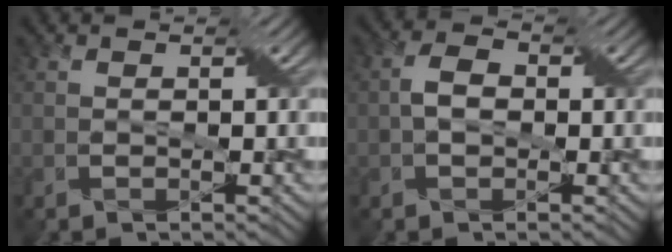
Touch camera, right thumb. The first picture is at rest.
{"total": 2.9, "force": [-0.3, 2.0, 2.1], "torque": [-0.048, 0.006, -0.011]}